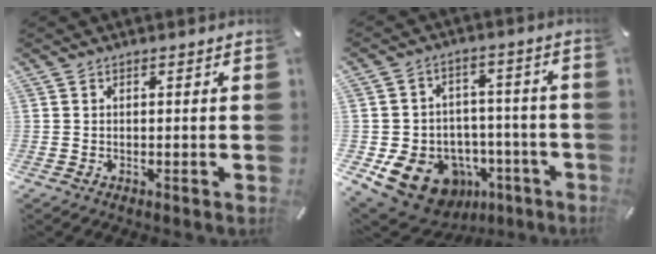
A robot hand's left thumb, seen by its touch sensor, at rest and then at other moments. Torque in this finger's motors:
{"motor_torque": [1.18, 2.33, 0.38, 0.17, 0.33]}